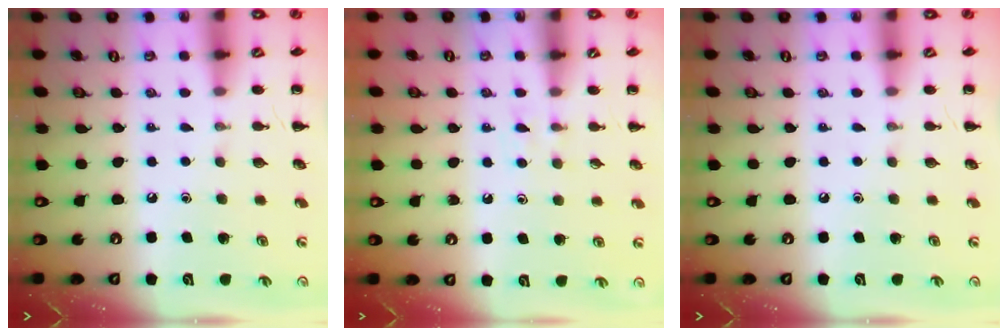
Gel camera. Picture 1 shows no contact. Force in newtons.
{"total": 3.1, "press": 2.8, "slide": 1.3}
{"total": 0.0}